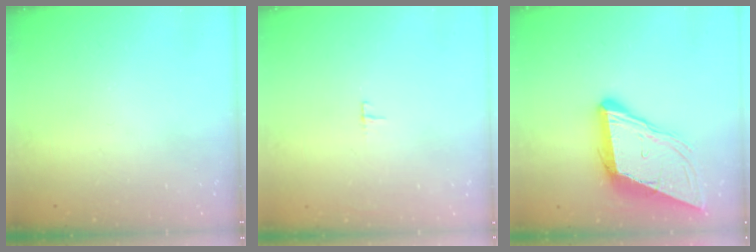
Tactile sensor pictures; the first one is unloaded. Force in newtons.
{"total": 3.1, "press": 3.1, "slide": 0.2}
{"total": 12.0, "press": 11.5, "slide": 3.7}